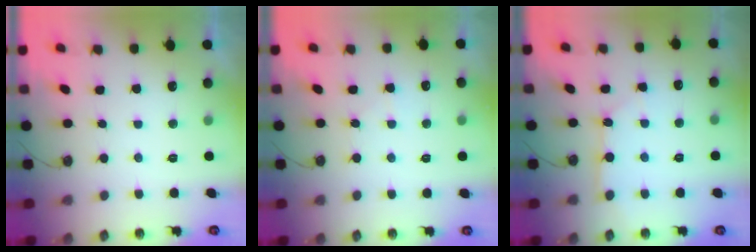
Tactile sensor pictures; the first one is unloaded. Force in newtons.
{"total": 3.7, "press": 3.7, "slide": 0.5}
{"total": 3.4, "press": 3.4, "slide": 0.3}